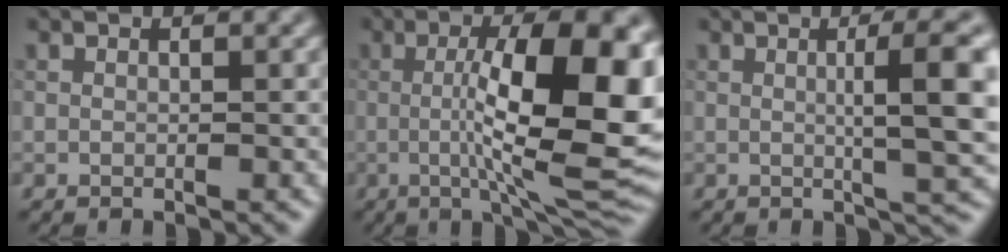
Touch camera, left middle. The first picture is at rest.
{"total": 13.7, "force": [0.5, 3.9, 13.1], "torque": [-0.186, 0.001, 0.008]}
{"total": 6.8, "force": [0.6, 1.2, 6.7], "torque": [-0.089, 0.009, 0.010]}